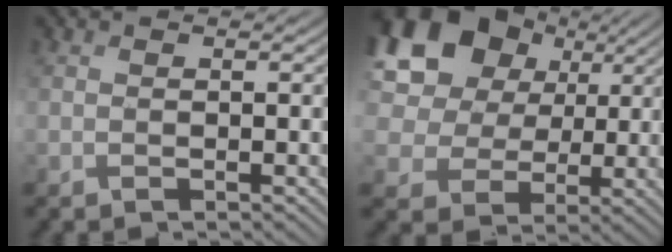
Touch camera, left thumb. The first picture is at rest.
{"total": 15.7, "force": [6.5, 12.0, 7.8], "torque": [-0.227, 0.047, 0.123]}